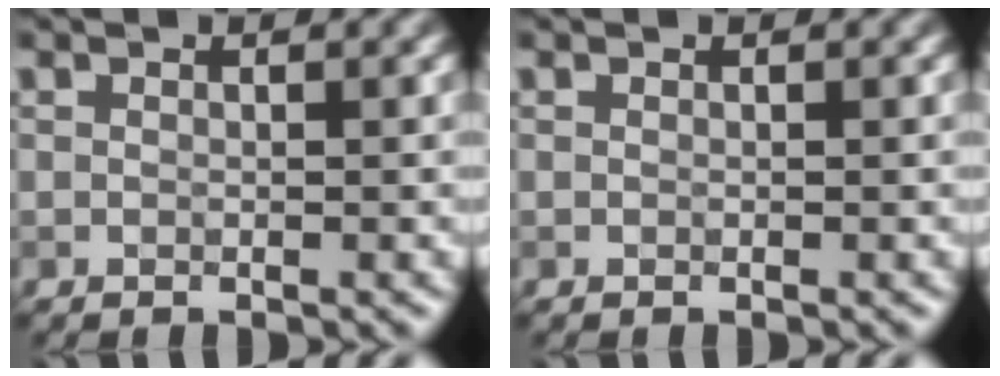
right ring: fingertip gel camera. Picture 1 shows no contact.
{"total": 0.0}